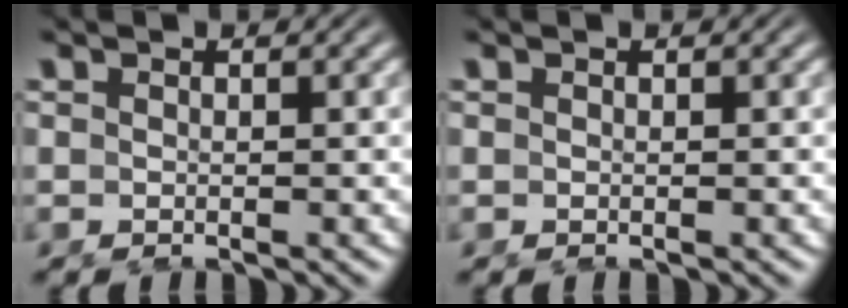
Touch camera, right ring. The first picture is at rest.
{"total": 0.0}